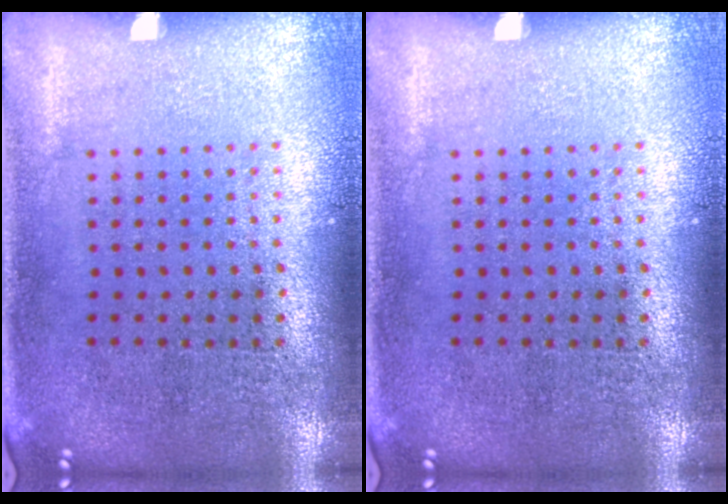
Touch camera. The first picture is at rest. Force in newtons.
{"total": 0.0}